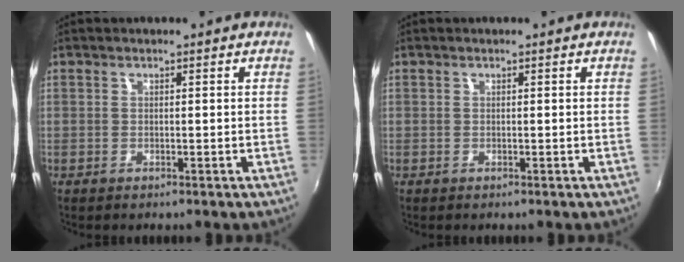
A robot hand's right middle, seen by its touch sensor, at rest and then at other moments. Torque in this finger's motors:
{"motor_torque": [0.00, 0.00, 0.00, 0.00]}